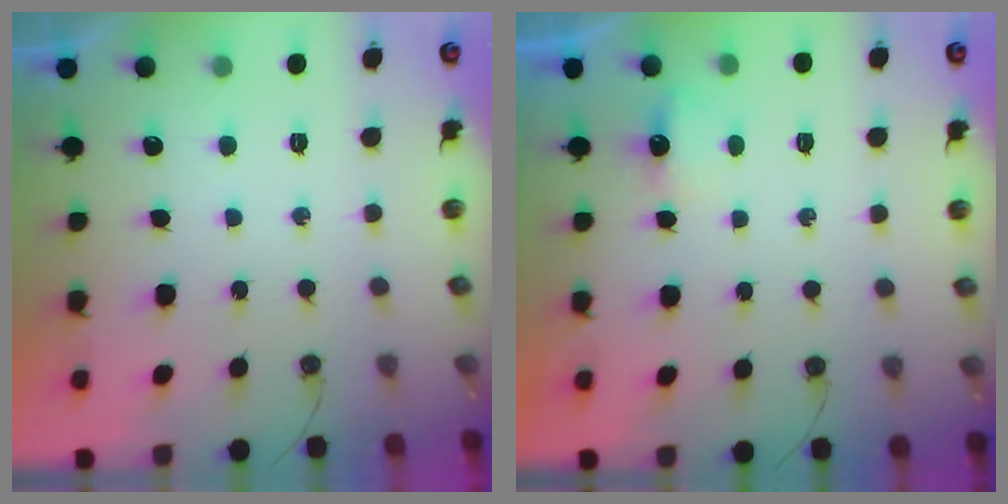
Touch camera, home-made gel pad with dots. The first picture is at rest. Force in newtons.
{"total": 2.6, "press": 2.6, "slide": 0.4}